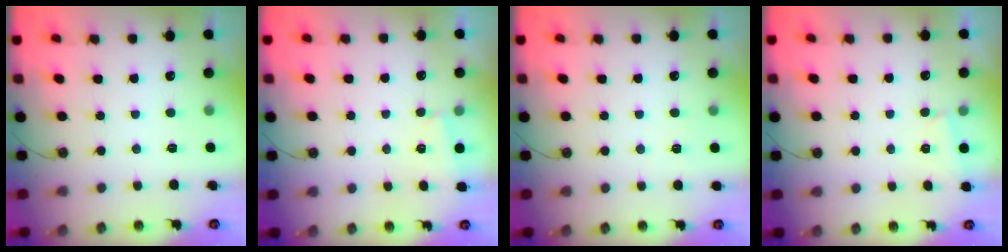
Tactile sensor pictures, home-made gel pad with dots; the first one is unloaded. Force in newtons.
{"total": 1.1, "press": 1.0, "slide": 0.3}
{"total": 3.0, "press": 3.0, "slide": 0.7}
{"total": 1.0, "press": 0.9, "slide": 0.4}